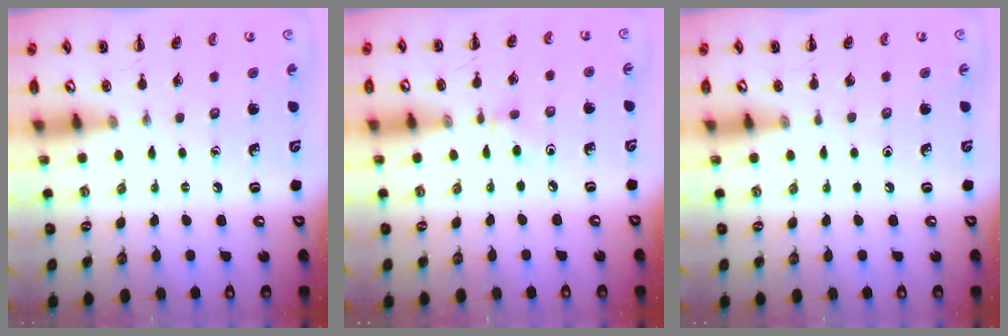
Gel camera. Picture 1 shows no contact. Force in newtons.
{"total": 2.7, "press": 2.5, "slide": 1.0}
{"total": 0.0}